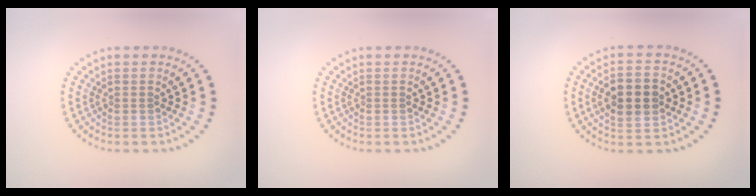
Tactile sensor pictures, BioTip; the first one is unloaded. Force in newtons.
{"total": 0.0}
{"total": 4.6, "press": 4.6, "slide": 0.2}